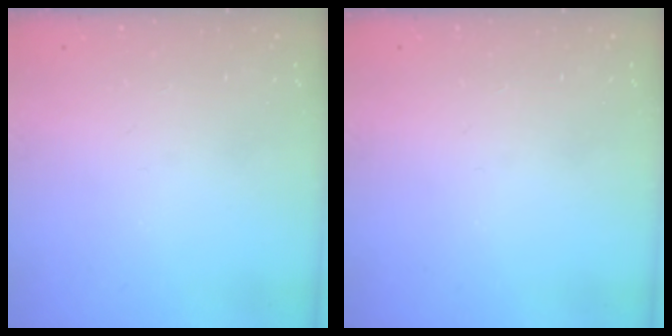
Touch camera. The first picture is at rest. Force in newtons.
{"total": 0.0}